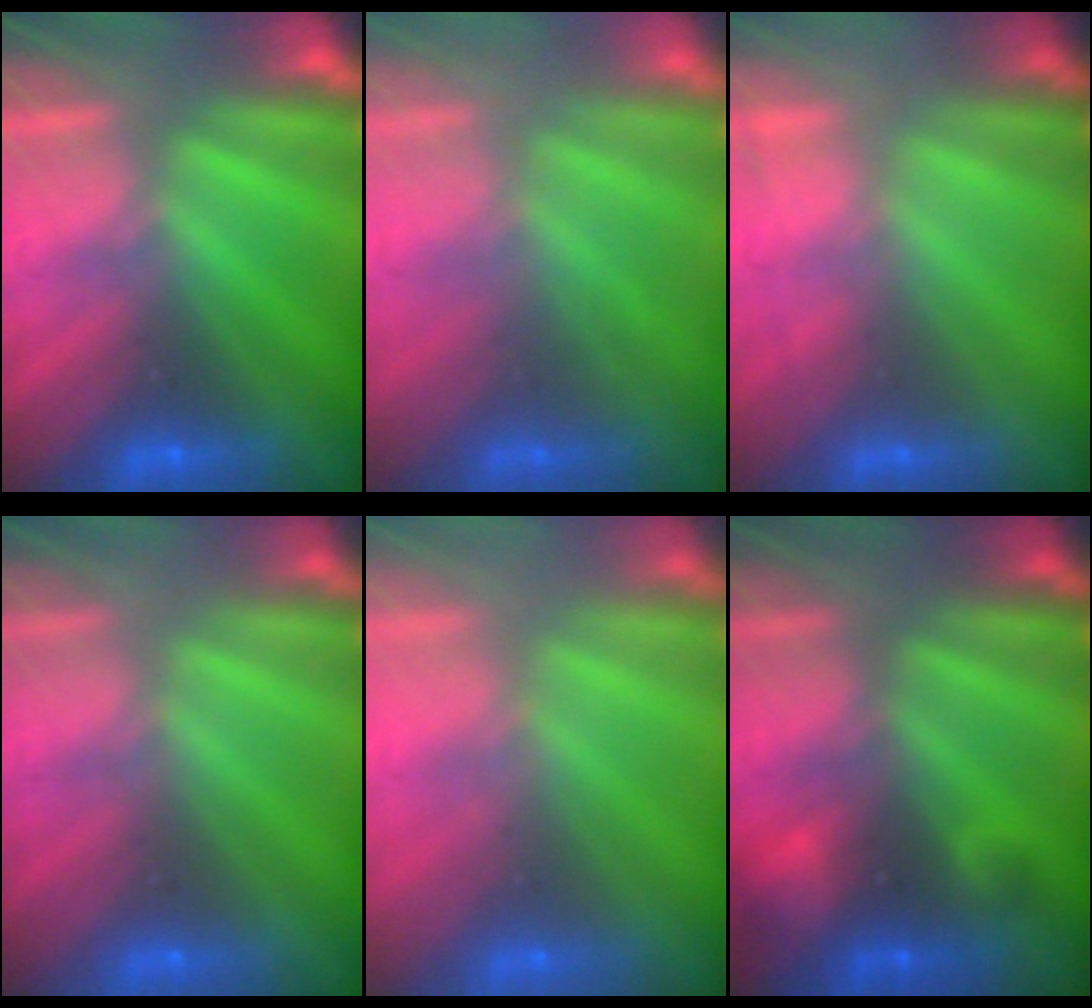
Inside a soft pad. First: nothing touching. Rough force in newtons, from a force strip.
{"total": 2.1}
{"total": 2.2}
{"total": 4.4}
{"total": 3.0}
{"total": 2.3}